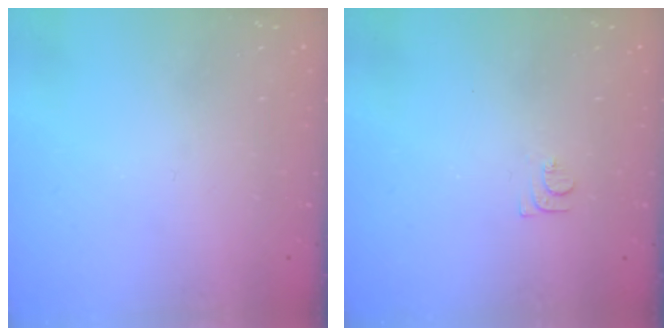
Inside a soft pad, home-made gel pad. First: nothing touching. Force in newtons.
{"total": 6.6, "press": 6.6, "slide": 0.7}